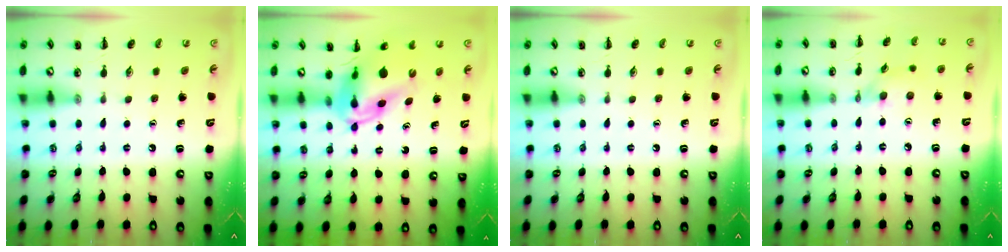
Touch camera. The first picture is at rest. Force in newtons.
{"total": 9.9, "press": 9.4, "slide": 3.2}
{"total": 0.0}
{"total": 5.5, "press": 5.4, "slide": 0.8}